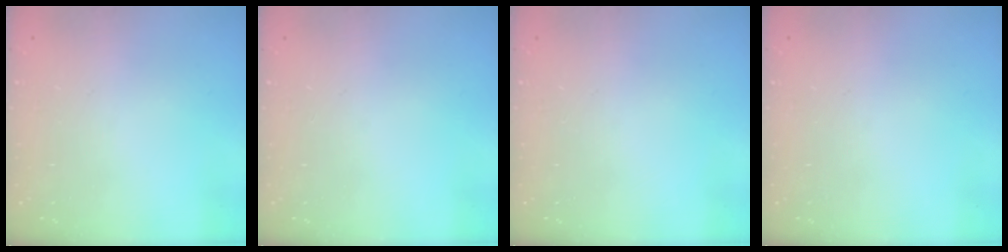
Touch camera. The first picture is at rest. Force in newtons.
{"total": 0.0}
{"total": 0.0}
{"total": 0.0}